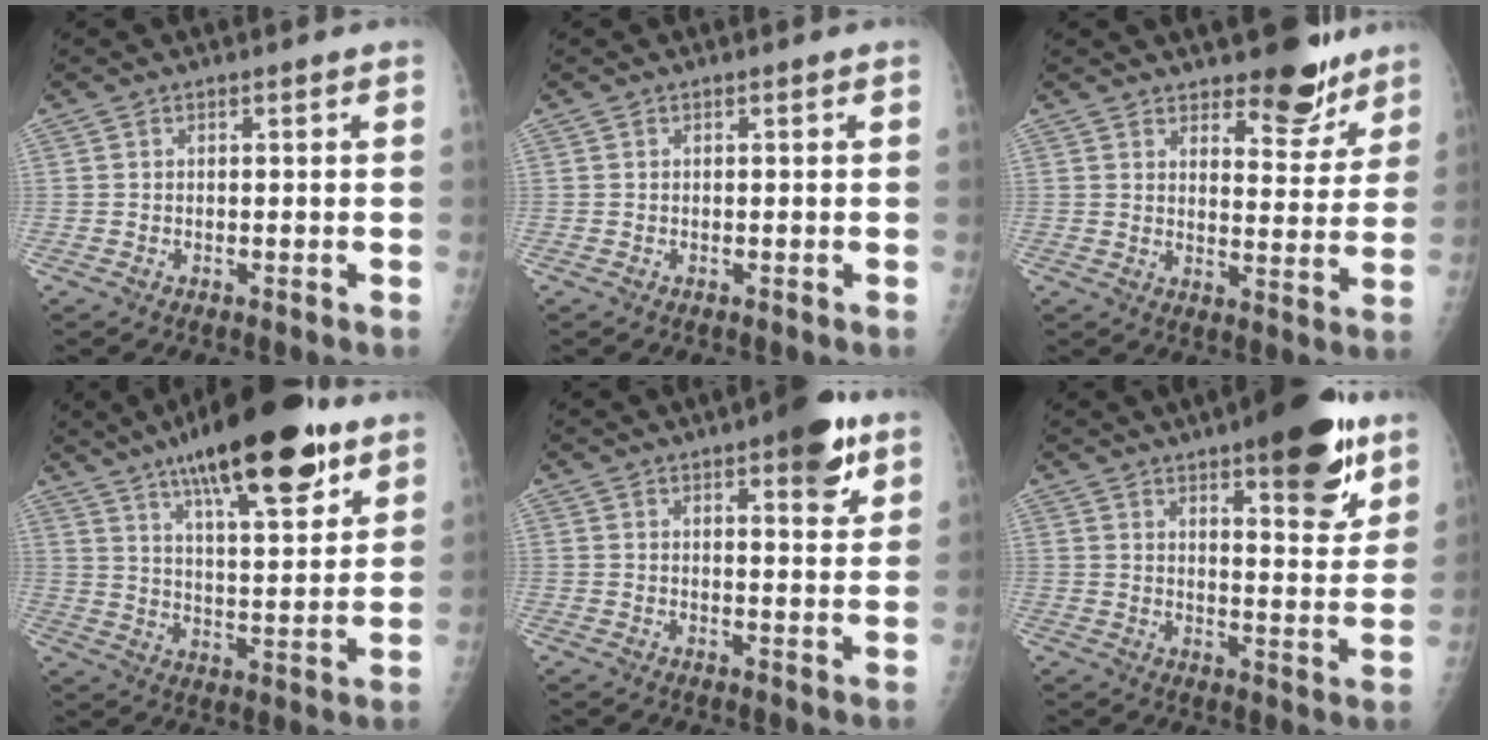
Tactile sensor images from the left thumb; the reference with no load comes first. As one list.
[{"total": 0.0}, {"total": 10.0, "force": [7.7, 4.1, 4.9], "torque": [-0.025, -0.055, 0.112]}, {"total": 22.6, "force": [14.1, 6.4, 16.5], "torque": [-0.237, -0.049, 0.221]}, {"total": 9.0, "force": [5.2, 2.8, 6.8], "torque": [-0.073, -0.023, 0.065]}, {"total": 16.1, "force": [9.7, 4.9, 11.8], "torque": [-0.125, -0.051, 0.138]}]